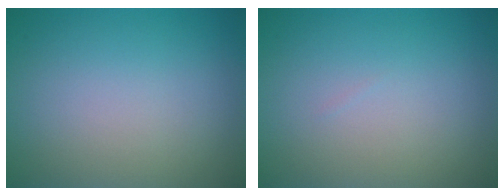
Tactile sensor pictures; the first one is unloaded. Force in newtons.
{"total": 0.0}